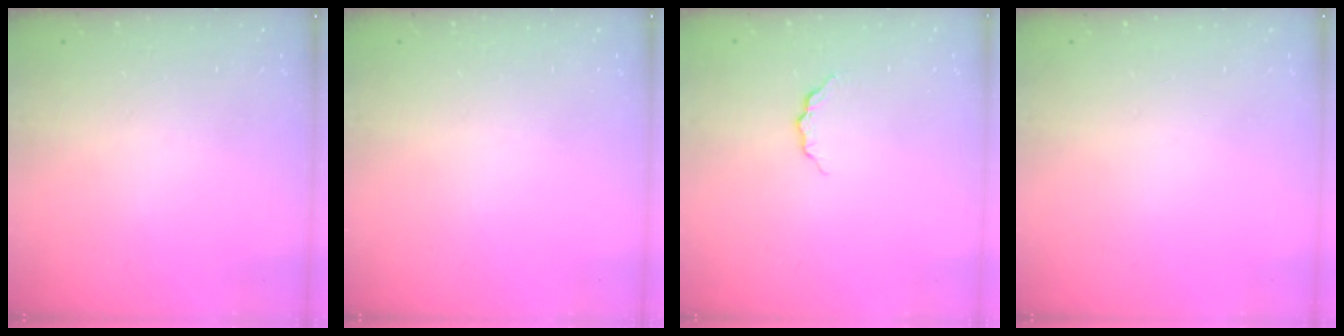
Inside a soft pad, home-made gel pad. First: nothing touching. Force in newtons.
{"total": 0.0}
{"total": 5.1, "press": 5.1, "slide": 0.5}
{"total": 0.0}